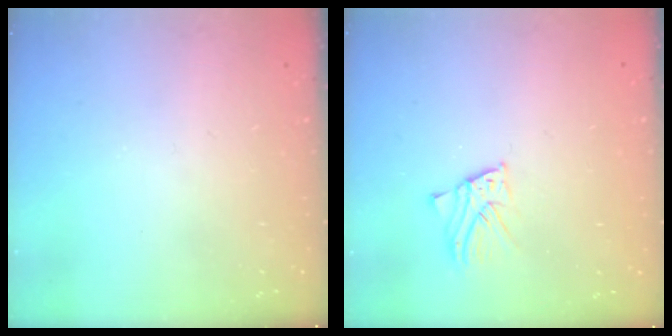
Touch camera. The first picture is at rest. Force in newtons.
{"total": 3.3, "press": 3.3, "slide": 0.1}